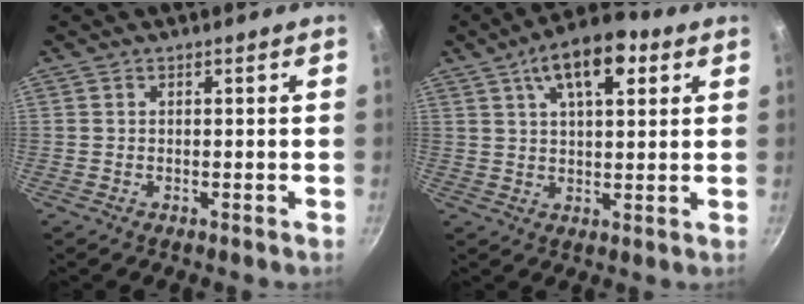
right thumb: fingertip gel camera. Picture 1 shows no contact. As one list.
[{"total": 12.1, "force": [5.2, 5.5, 9.5], "torque": [-0.131, -0.003, 0.076]}]